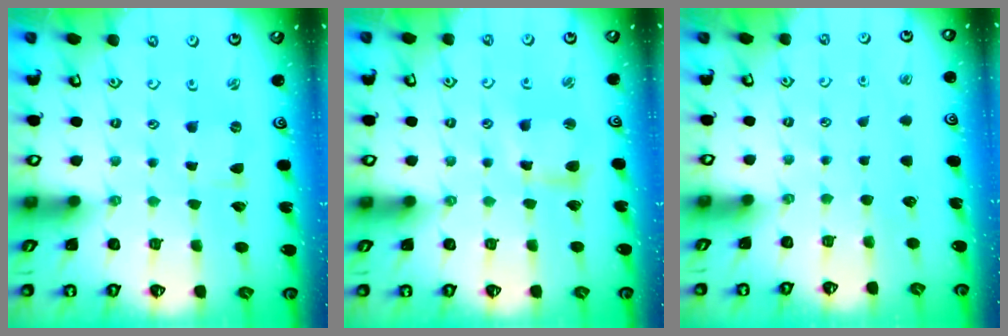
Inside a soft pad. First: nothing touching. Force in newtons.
{"total": 6.5, "press": 6.4, "slide": 0.9}
{"total": 0.0}